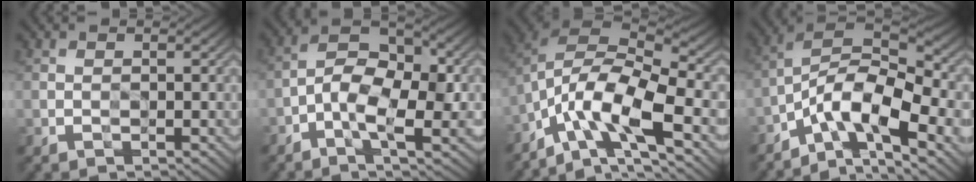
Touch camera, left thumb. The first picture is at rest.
{"total": 8.1, "force": [-2.5, 3.6, 6.8], "torque": [-0.116, 0.009, -0.055]}
{"total": 14.2, "force": [-7.1, 5.2, 11.2], "torque": [-0.225, -0.010, -0.131]}
{"total": 13.0, "force": [-6.4, 5.1, 10.1], "torque": [-0.186, -0.008, -0.124]}